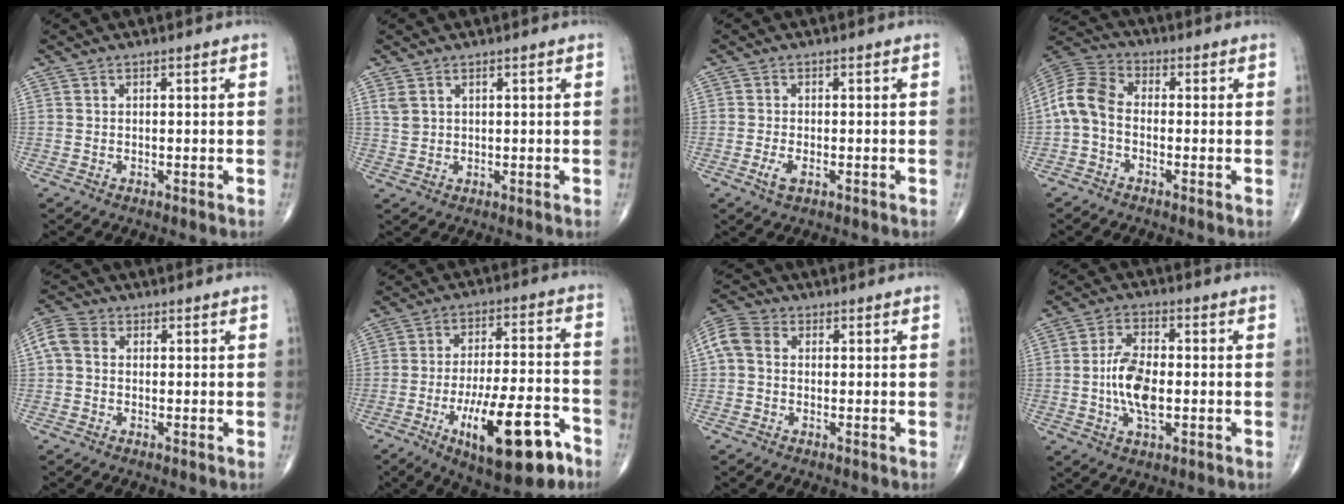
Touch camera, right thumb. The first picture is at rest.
{"total": 2.2, "force": [1.3, 1.4, 1.1], "torque": [-0.019, -0.003, 0.033]}
{"total": 2.5, "force": [-1.0, 1.2, 2.0], "torque": [-0.042, 0.002, -0.018]}
{"total": 8.2, "force": [-1.4, 5.4, 6.0], "torque": [-0.118, 0.026, -0.045]}
{"total": 5.3, "force": [0.6, 4.1, 3.3], "torque": [-0.078, 0.021, 0.005]}
{"total": 19.0, "force": [-9.1, 6.3, 15.4], "torque": [-0.244, 0.044, -0.134]}
{"total": 6.6, "force": [0.7, 5.1, 4.2], "torque": [-0.095, 0.025, 0.006]}
{"total": 9.2, "force": [-1.0, 4.5, 8.0], "torque": [-0.153, 0.005, -0.022]}